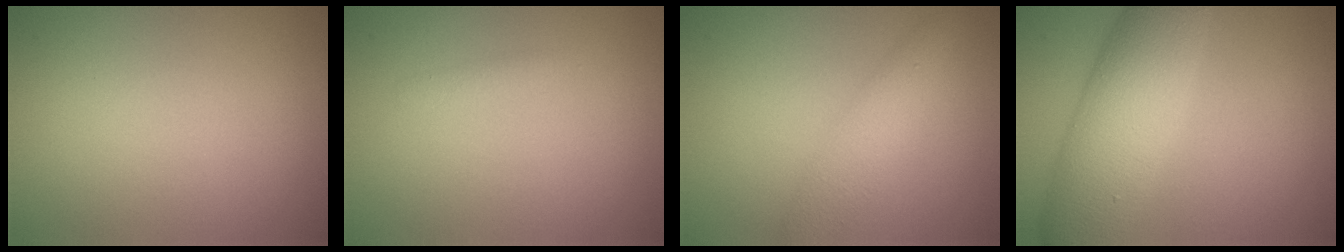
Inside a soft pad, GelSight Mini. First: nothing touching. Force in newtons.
{"total": 0.6, "press": 0.6, "slide": 0.0}
{"total": 2.8, "press": 2.8, "slide": 0.1}
{"total": 7.5, "press": 7.5, "slide": 0.1}